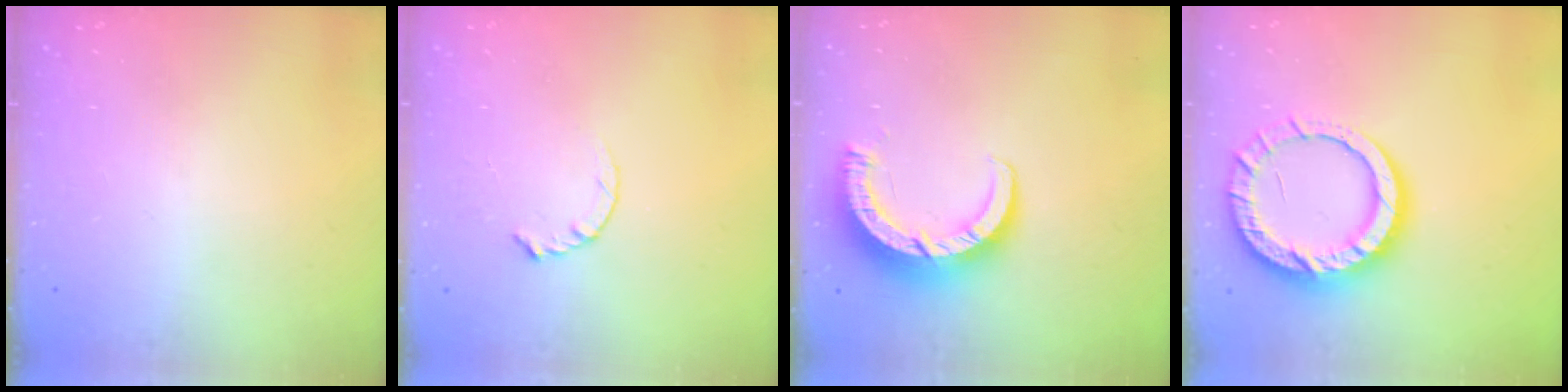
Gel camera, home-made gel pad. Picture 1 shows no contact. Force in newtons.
{"total": 2.8, "press": 2.8, "slide": 0.4}
{"total": 9.4, "press": 9.4, "slide": 1.0}
{"total": 15.1, "press": 15.0, "slide": 1.1}